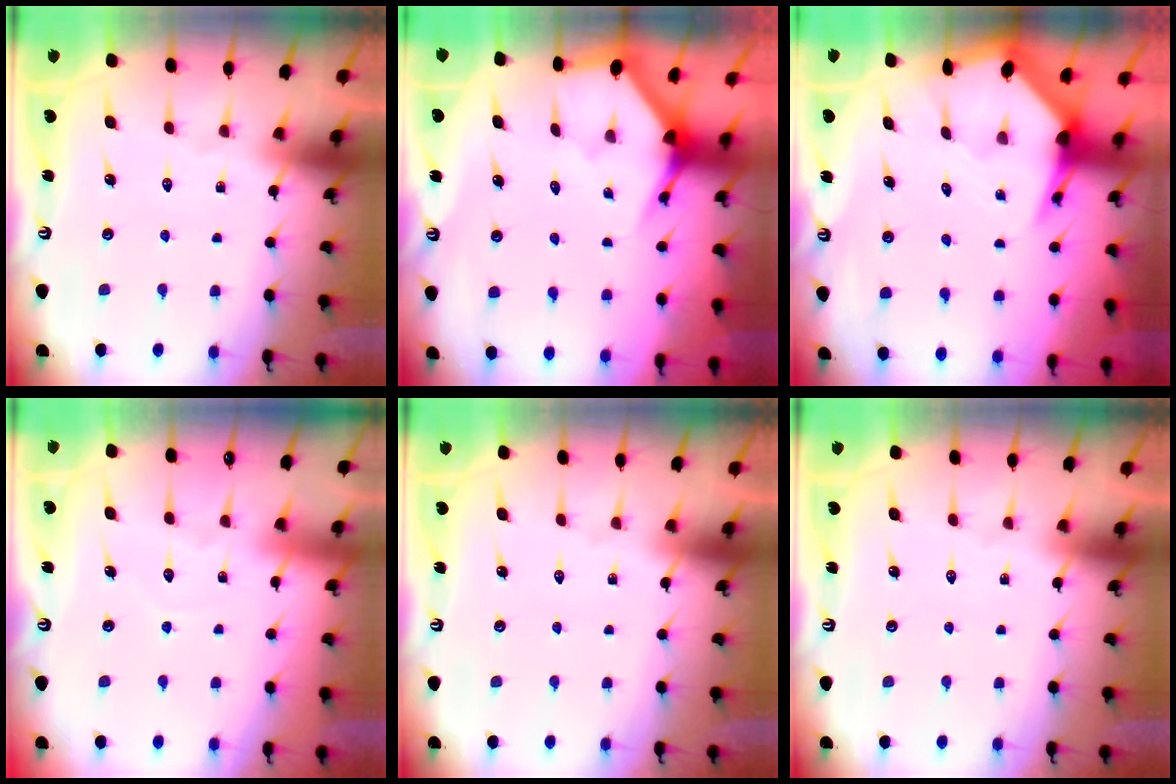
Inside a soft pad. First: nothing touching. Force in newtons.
{"total": 3.6, "press": 3.6, "slide": 0.2}
{"total": 4.6, "press": 4.6, "slide": 0.4}
{"total": 3.6, "press": 3.6, "slide": 0.3}
{"total": 0.0}
{"total": 0.0}